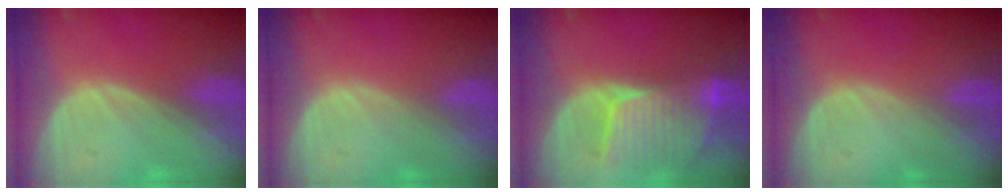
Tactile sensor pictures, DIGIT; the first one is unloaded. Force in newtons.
{"total": 0.0}
{"total": 8.6, "press": 7.8, "slide": 3.8}
{"total": 0.0}